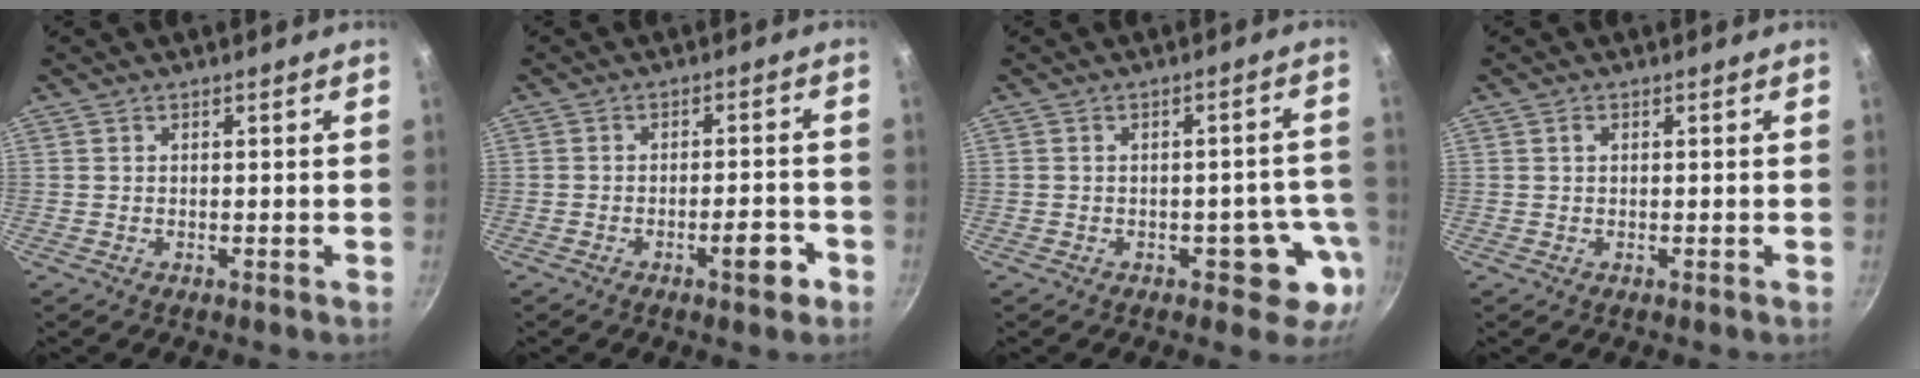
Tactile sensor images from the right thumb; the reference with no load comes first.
{"total": 5.3, "force": [-2.7, 1.8, 4.2], "torque": [-0.039, 0.027, -0.034]}
{"total": 7.0, "force": [-2.7, 4.3, 4.9], "torque": [-0.004, 0.031, -0.027]}
{"total": 1.0, "force": [0.3, 0.6, 0.6], "torque": [-0.012, 0.005, 0.004]}